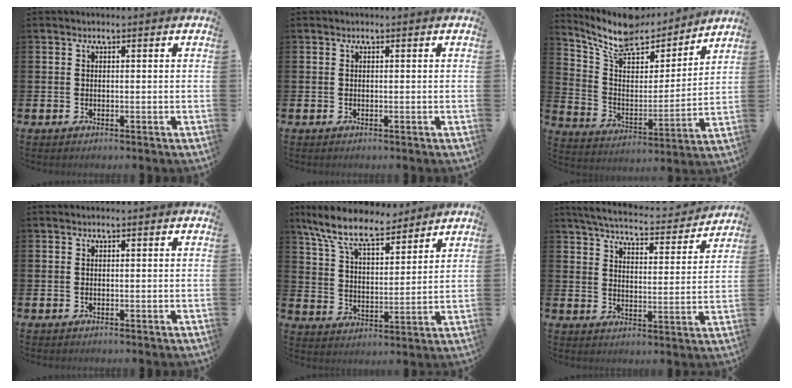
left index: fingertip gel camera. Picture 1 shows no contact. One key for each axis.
{"total": 0.0}
{"total": 10.1, "fx": 8.9, "fy": 3.9, "fz": 3.0, "tx": -0.095, "ty": -0.065, "tz": 0.155}
{"total": 0.0}
{"total": 10.2, "fx": 8.7, "fy": 2.9, "fz": 4.4, "tx": -0.122, "ty": -0.036, "tz": 0.159}
{"total": 5.6, "fx": 5.4, "fy": 0.6, "fz": 1.5, "tx": -0.047, "ty": -0.043, "tz": 0.090}